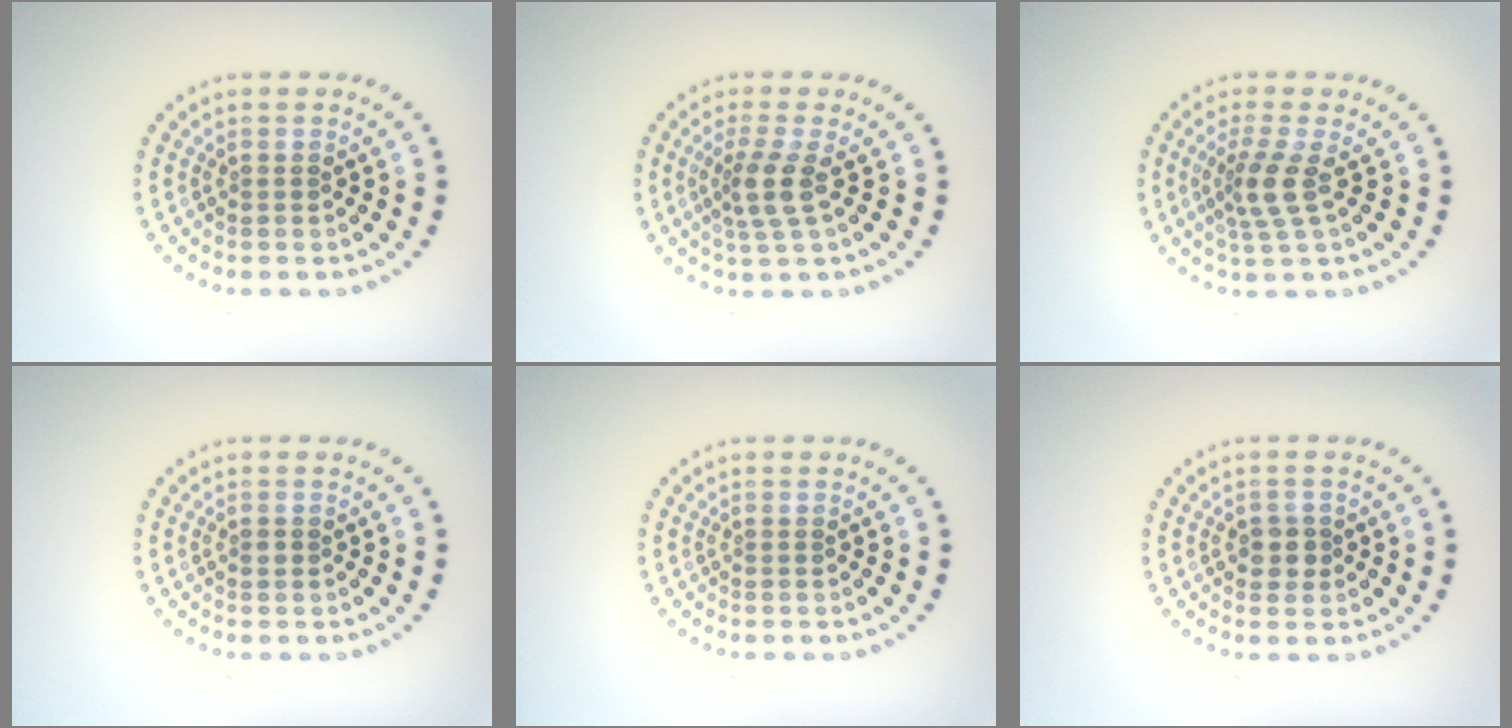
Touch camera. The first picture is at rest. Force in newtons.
{"total": 2.7, "press": 2.2, "slide": 1.7}
{"total": 2.9, "press": 2.1, "slide": 2.0}
{"total": 0.6, "press": 0.6, "slide": 0.1}
{"total": 0.0}
{"total": 1.8, "press": 1.7, "slide": 0.6}